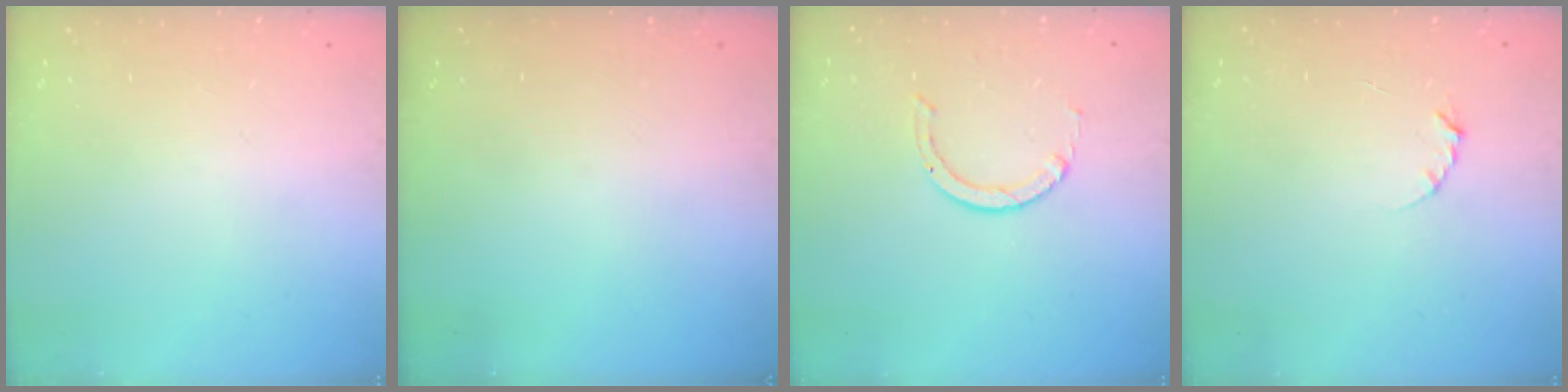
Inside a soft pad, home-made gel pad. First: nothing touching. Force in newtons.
{"total": 0.0}
{"total": 1.5, "press": 1.5, "slide": 0.2}
{"total": 2.3, "press": 2.3, "slide": 0.4}